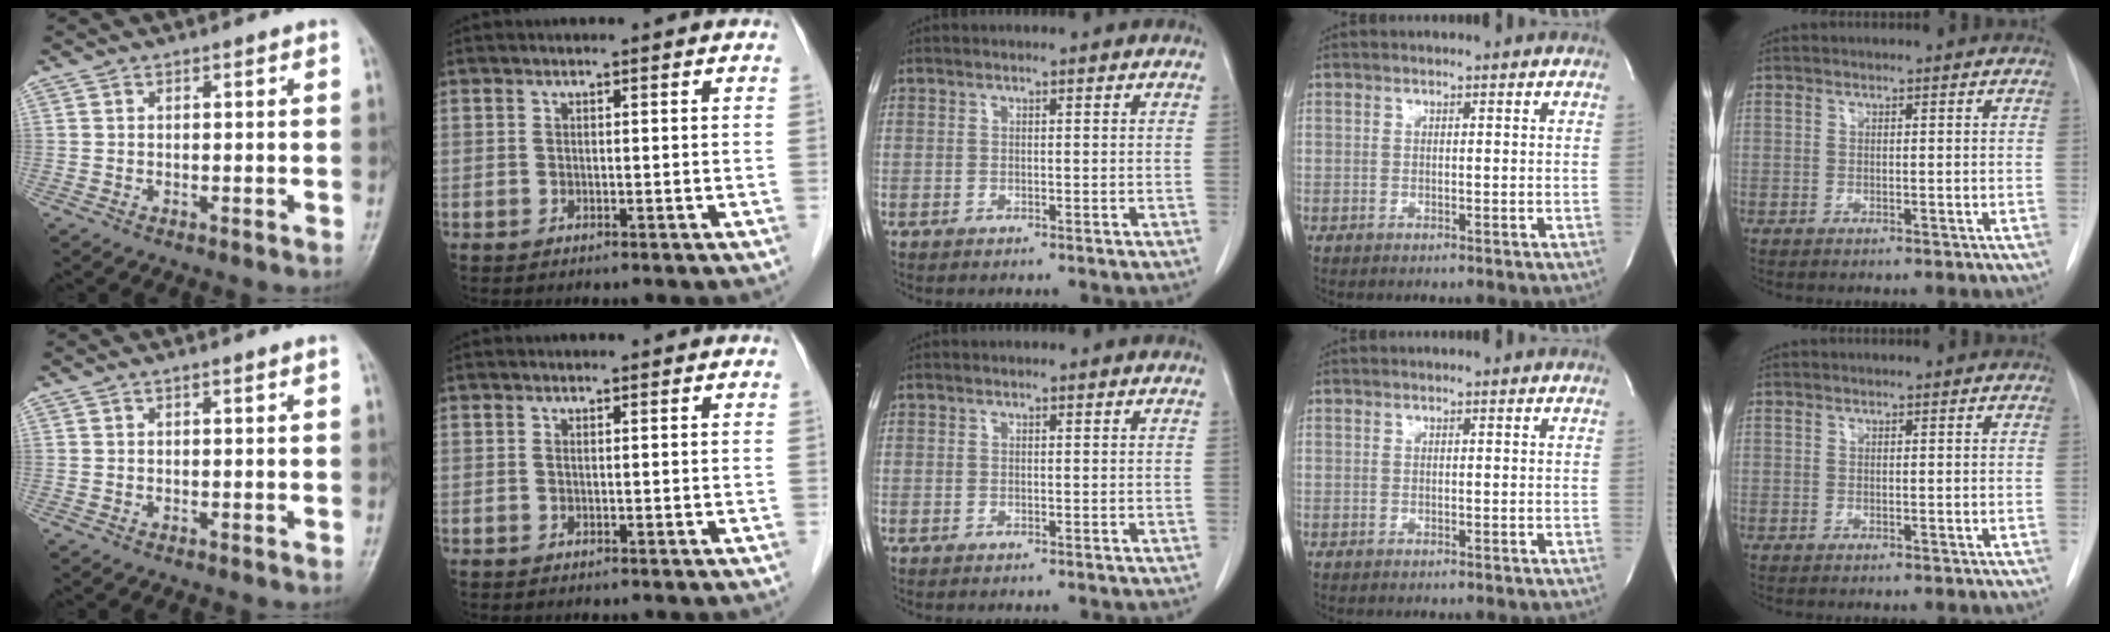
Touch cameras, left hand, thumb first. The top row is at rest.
{}